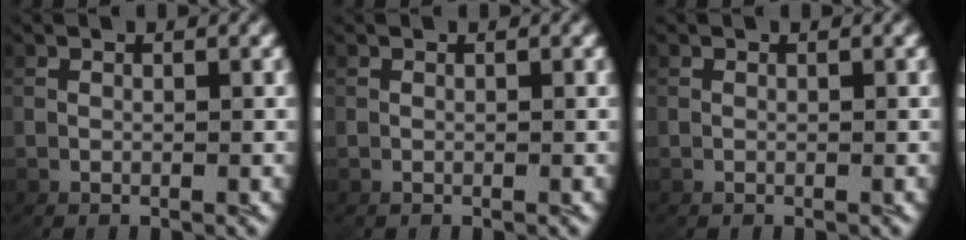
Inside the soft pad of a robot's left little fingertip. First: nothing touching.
{"total": 0.0}
{"total": 0.0}